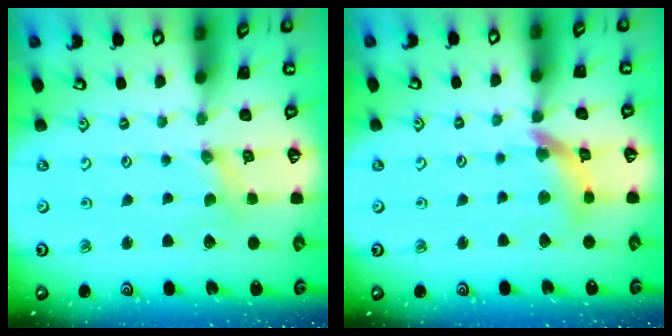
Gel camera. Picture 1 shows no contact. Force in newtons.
{"total": 10.8, "press": 10.7, "slide": 1.3}